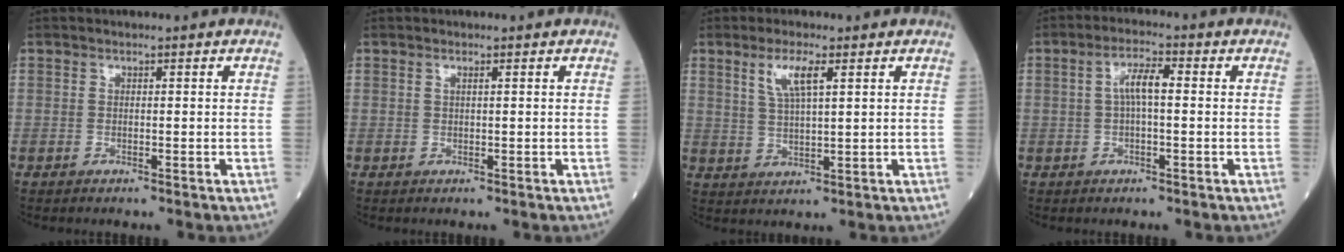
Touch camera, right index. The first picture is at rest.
{"total": 0.6, "force": [0.3, 0.0, 0.5], "torque": [-0.014, 0.002, 0.005]}
{"total": 5.2, "force": [2.5, 0.8, 4.5], "torque": [-0.094, 0.002, 0.051]}
{"total": 4.3, "force": [0.4, 0.9, 4.2], "torque": [-0.080, 0.013, 0.004]}